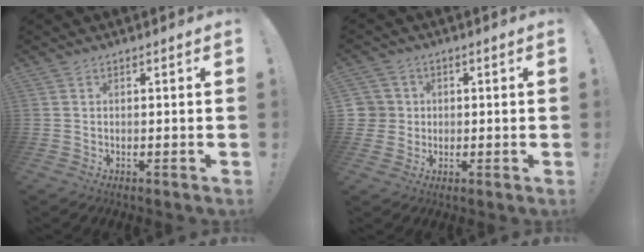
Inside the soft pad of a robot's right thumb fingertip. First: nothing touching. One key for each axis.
{"total": 4.7, "fx": 0.6, "fy": 4.6, "fz": 0.7, "tx": -0.018, "ty": 0.003, "tz": 0.016}